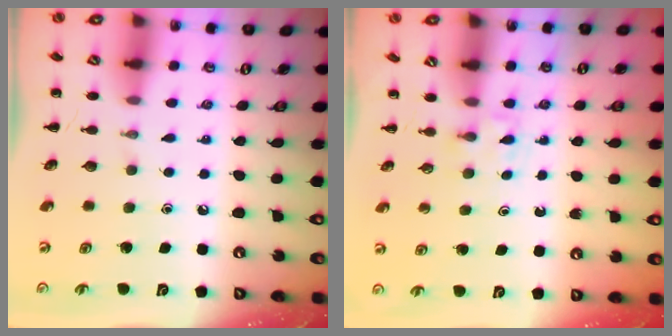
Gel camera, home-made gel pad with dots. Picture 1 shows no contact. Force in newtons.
{"total": 2.2, "press": 2.0, "slide": 0.9}